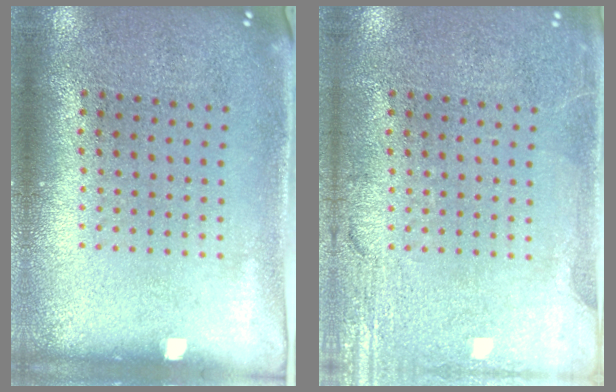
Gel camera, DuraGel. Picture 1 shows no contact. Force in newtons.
{"total": 3.0, "press": 3.0, "slide": 0.4}